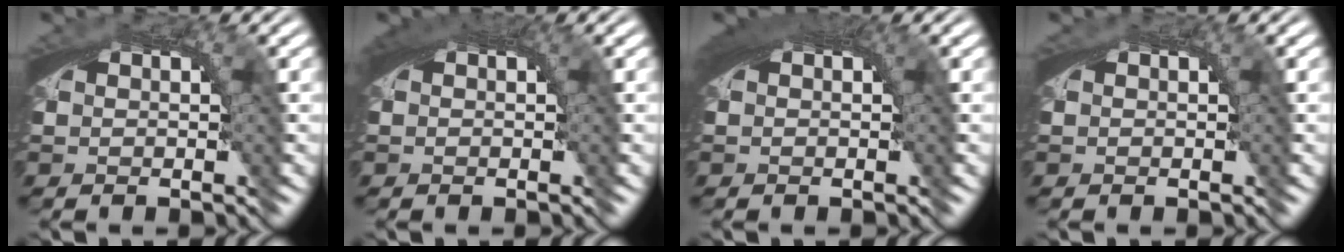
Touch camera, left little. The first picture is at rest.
{"total": 1.6, "force": [0.6, 0.2, 1.5], "torque": [-0.017, 0.004, 0.009]}
{"total": 2.3, "force": [0.9, 0.5, 2.0], "torque": [-0.023, 0.006, 0.012]}
{"total": 0.0}